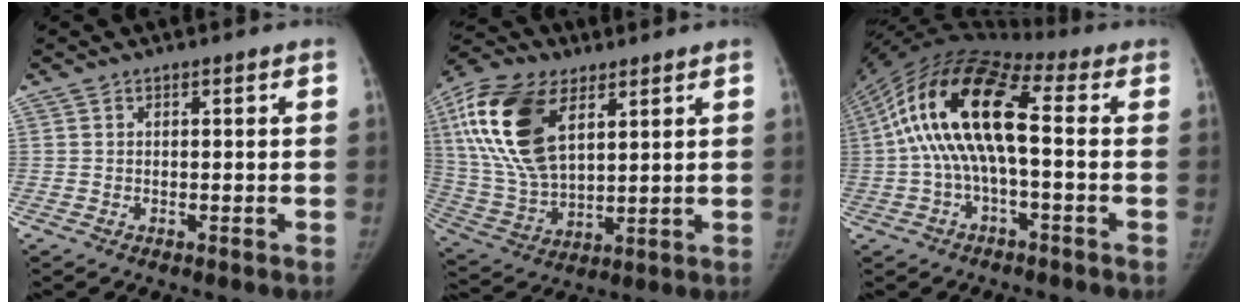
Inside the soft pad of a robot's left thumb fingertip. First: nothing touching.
{"total": 20.4, "force": [7.7, 11.2, 15.2], "torque": [-0.300, -0.017, 0.146]}
{"total": 18.0, "force": [0.3, 7.6, 16.3], "torque": [-0.324, 0.051, -0.006]}